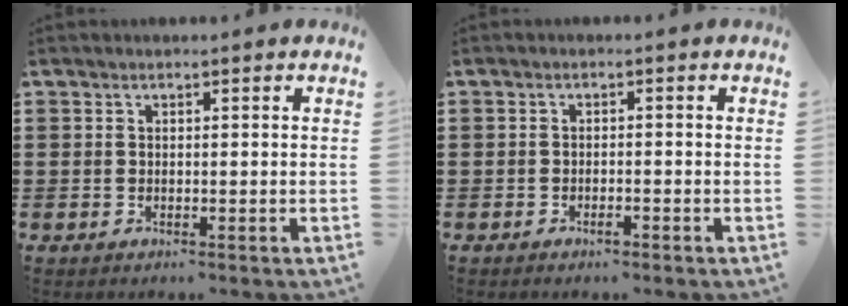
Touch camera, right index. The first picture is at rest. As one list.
[{"total": 1.1, "force": [-0.8, 0.2, 0.7], "torque": [-0.017, -0.005, -0.014]}]